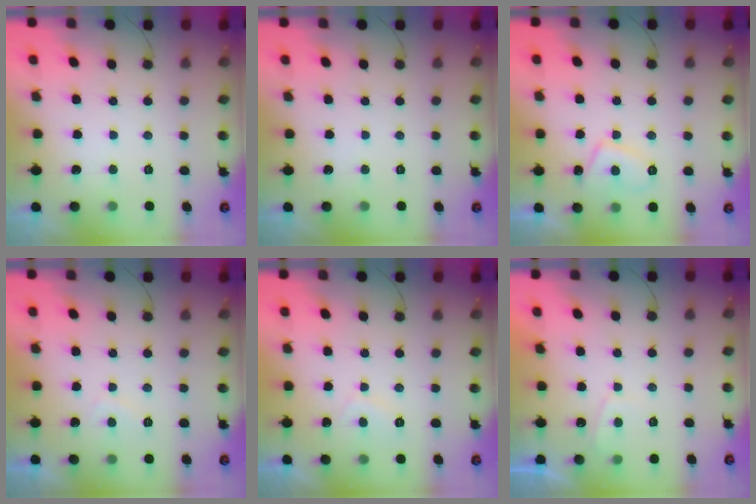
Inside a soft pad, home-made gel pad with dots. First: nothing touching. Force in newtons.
{"total": 0.0}
{"total": 5.4, "press": 5.3, "slide": 1.3}
{"total": 1.6, "press": 1.5, "slide": 0.6}
{"total": 1.7, "press": 1.6, "slide": 0.7}
{"total": 1.3, "press": 1.1, "slide": 0.6}